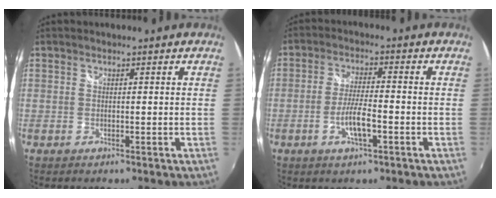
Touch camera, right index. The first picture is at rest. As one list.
[{"total": 6.0, "force": [-2.4, 1.0, 5.4], "torque": [-0.106, 0.000, -0.043]}]